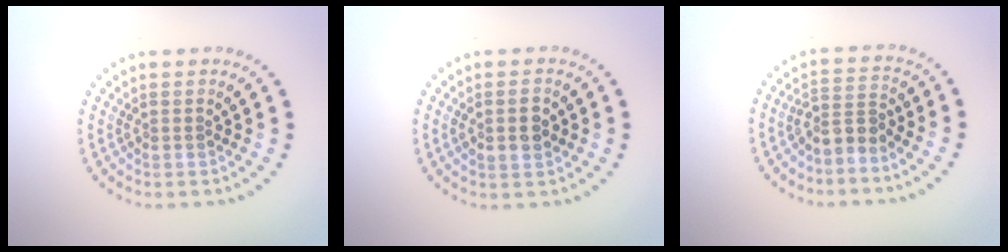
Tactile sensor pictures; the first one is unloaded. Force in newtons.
{"total": 2.2, "press": 2.2, "slide": 0.2}
{"total": 2.5, "press": 1.9, "slide": 1.7}